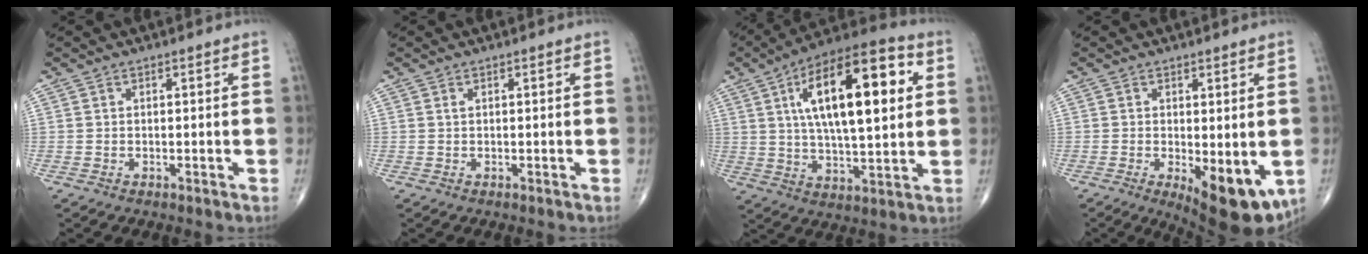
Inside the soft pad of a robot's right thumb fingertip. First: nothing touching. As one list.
[{"total": 0.0}, {"total": 22.4, "force": [5.5, 8.6, 19.9], "torque": [-0.307, 0.004, 0.082]}, {"total": 11.0, "force": [-2.8, 4.3, 9.7], "torque": [-0.120, -0.023, -0.026]}]